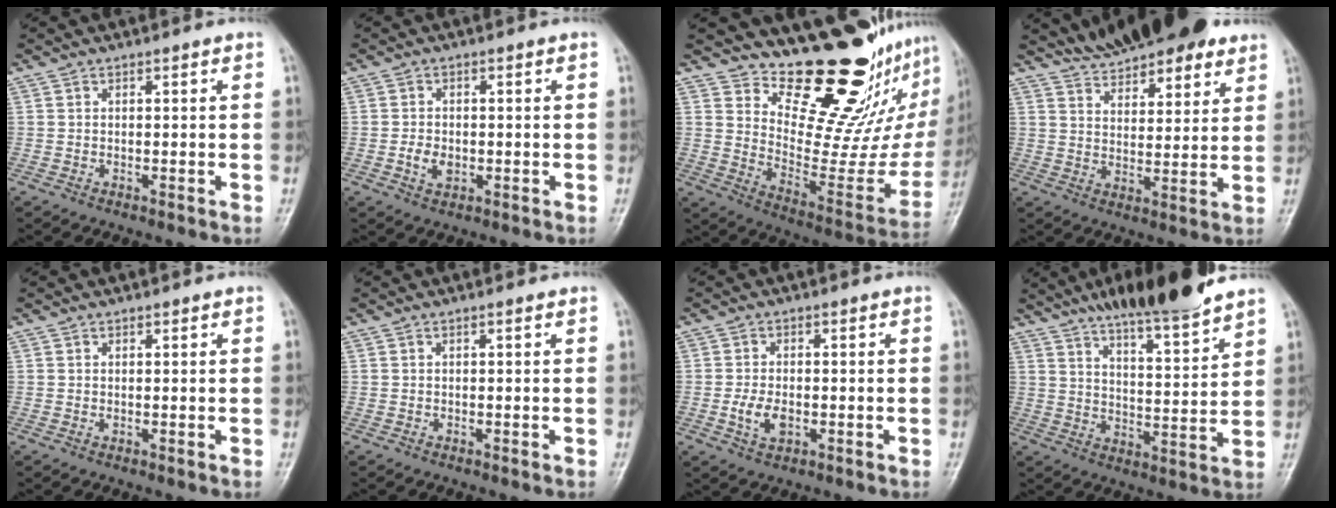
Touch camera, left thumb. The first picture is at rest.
{"total": 3.2, "force": [-0.7, 2.3, 2.1], "torque": [-0.033, 0.002, -0.012]}
{"total": 22.2, "force": [17.4, 7.4, 11.6], "torque": [-0.110, -0.148, 0.259]}
{"total": 13.5, "force": [10.8, 5.0, 6.4], "torque": [-0.061, -0.039, 0.165]}
{"total": 0.7, "force": [0.3, 0.4, 0.4], "torque": [0.002, -0.001, 0.003]}
{"total": 0.0}
{"total": 4.4, "force": [-1.1, 2.7, 3.3], "torque": [-0.062, 0.002, -0.018]}
{"total": 15.4, "force": [12.3, 2.5, 8.9], "torque": [-0.120, -0.063, 0.203]}